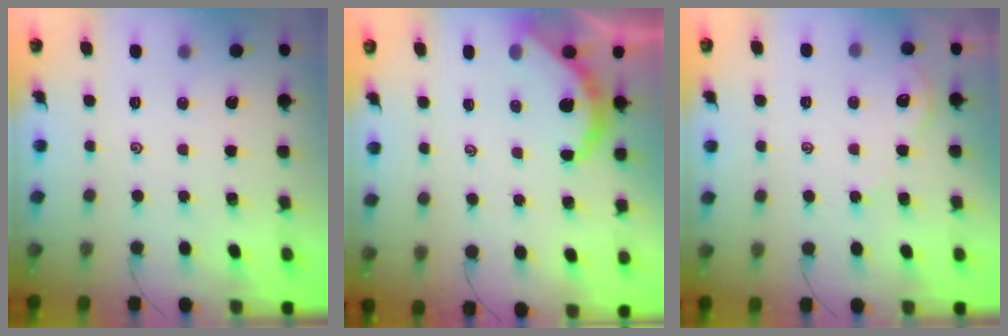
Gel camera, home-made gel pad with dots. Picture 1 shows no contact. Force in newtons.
{"total": 5.4, "press": 5.4, "slide": 0.3}
{"total": 1.7, "press": 1.7, "slide": 0.3}